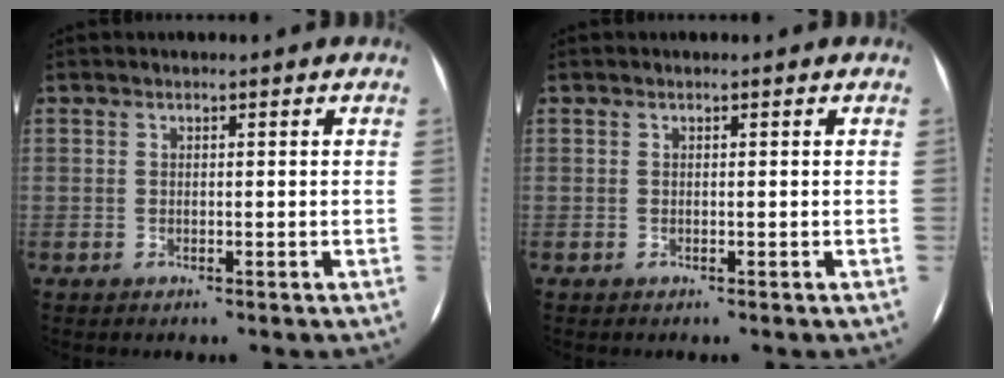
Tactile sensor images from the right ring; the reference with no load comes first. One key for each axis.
{"total": 0.0}